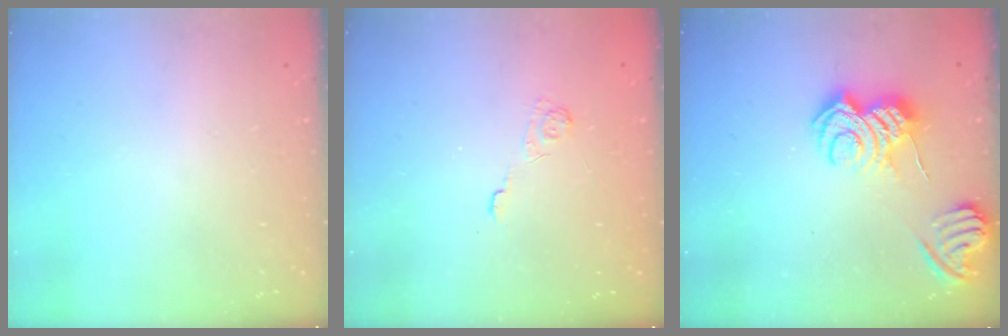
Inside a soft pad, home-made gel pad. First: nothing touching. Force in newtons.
{"total": 2.7, "press": 2.2, "slide": 1.5}
{"total": 9.3, "press": 9.3, "slide": 0.7}